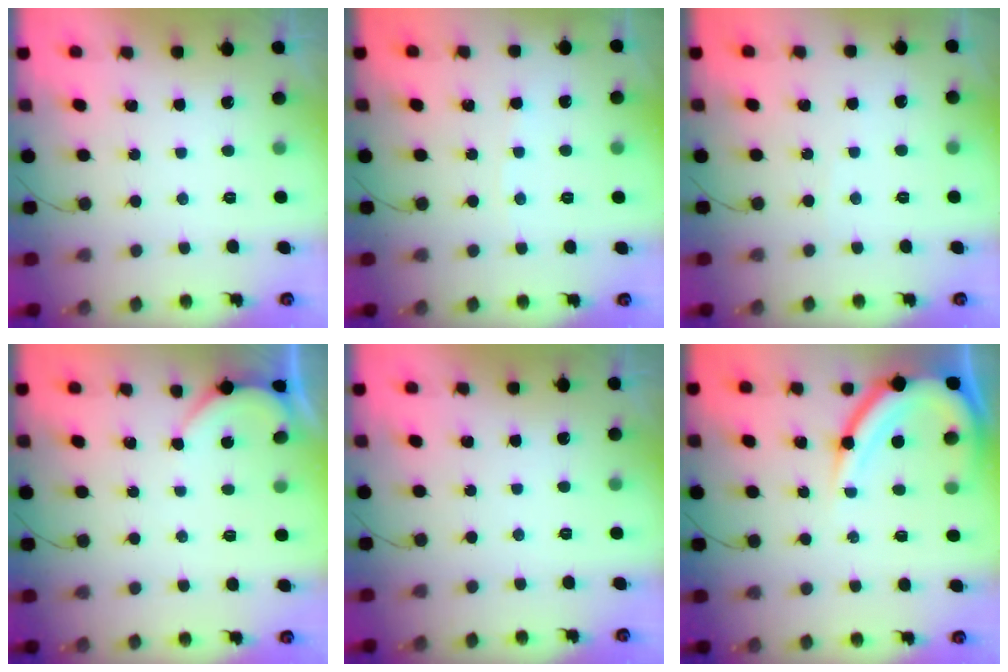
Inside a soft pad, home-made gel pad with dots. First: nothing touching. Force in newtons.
{"total": 1.0, "press": 0.9, "slide": 0.2}
{"total": 2.3, "press": 2.2, "slide": 0.3}
{"total": 2.0, "press": 2.0, "slide": 0.2}
{"total": 0.0}
{"total": 13.0, "press": 13.0, "slide": 1.1}